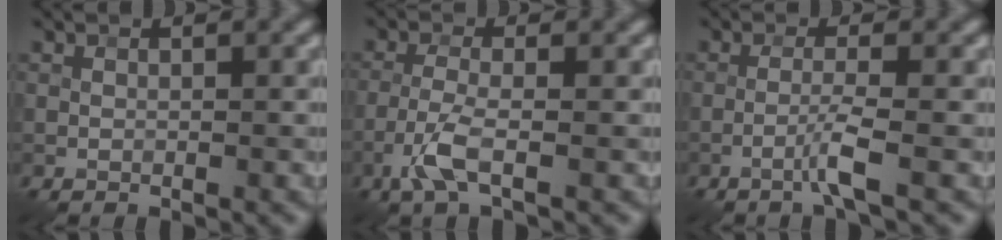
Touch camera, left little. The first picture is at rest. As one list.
[{"total": 3.2, "force": [-1.6, 0.7, 2.7], "torque": [-0.063, 0.004, -0.041]}, {"total": 2.2, "force": [-1.1, -0.2, 1.9], "torque": [-0.039, 0.009, -0.033]}]